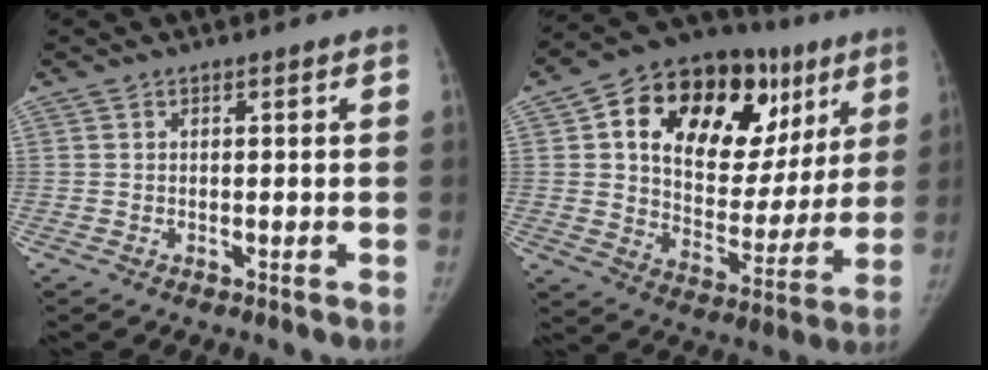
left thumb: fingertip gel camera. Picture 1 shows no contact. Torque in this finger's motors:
{"motor_torque": [1.99, 2.12, 1.49, -1.28, 0.11]}